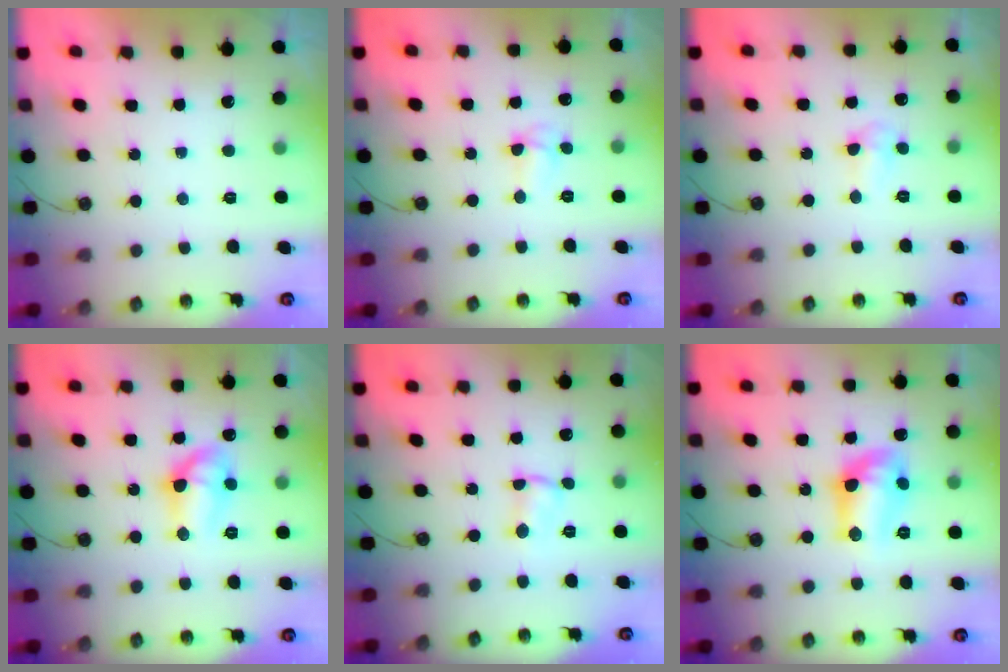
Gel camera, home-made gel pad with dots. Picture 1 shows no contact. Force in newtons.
{"total": 4.2, "press": 4.0, "slide": 1.3}
{"total": 3.3, "press": 3.2, "slide": 0.7}
{"total": 10.6, "press": 10.6, "slide": 0.8}
{"total": 1.3, "press": 1.2, "slide": 0.4}
{"total": 11.5, "press": 11.4, "slide": 0.8}